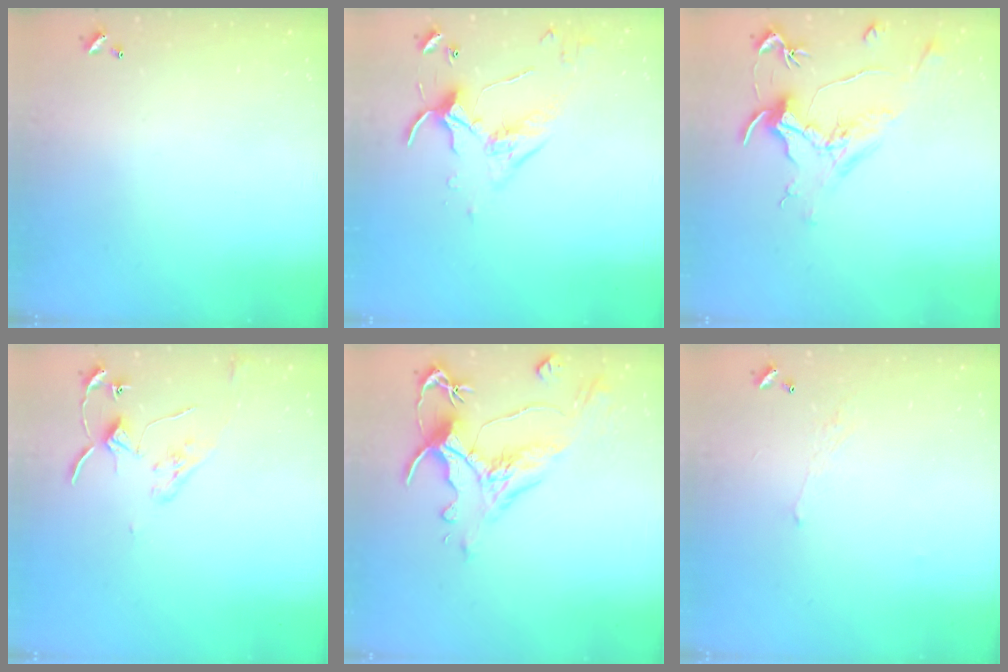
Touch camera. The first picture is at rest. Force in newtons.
{"total": 3.7, "press": 3.7, "slide": 0.5}
{"total": 1.6, "press": 1.4, "slide": 0.7}
{"total": 7.8, "press": 7.8, "slide": 0.3}
{"total": 1.5, "press": 0.1, "slide": 1.5}
{"total": 1.7, "press": 1.6, "slide": 0.6}